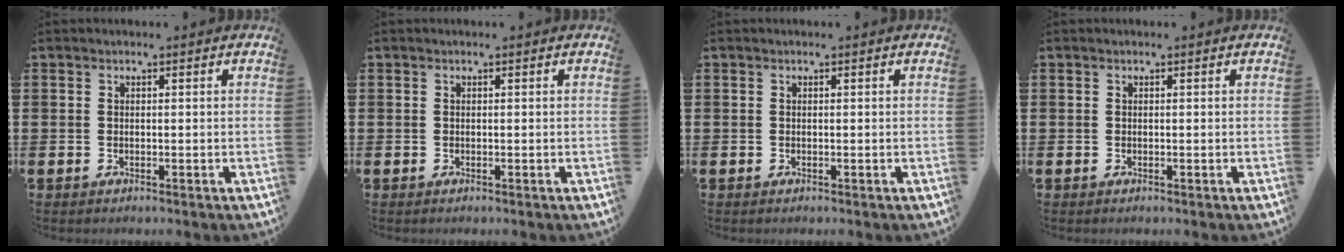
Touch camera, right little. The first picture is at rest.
{"total": 0.0}
{"total": 0.0}
{"total": 0.0}